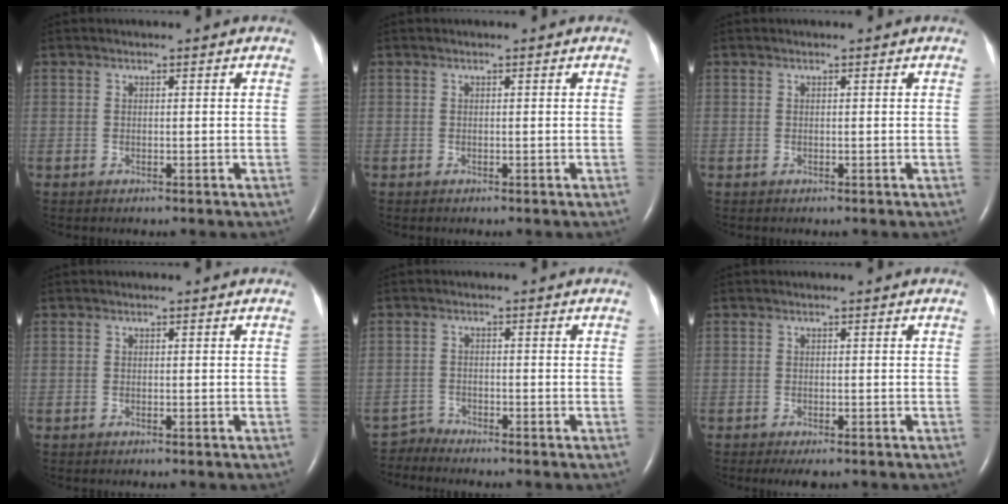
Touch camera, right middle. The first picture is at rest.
{"total": 0.0}
{"total": 0.0}
{"total": 0.0}
{"total": 2.2, "force": [-1.9, -0.4, -1.2], "torque": [0.028, -0.016, -0.036]}
{"total": 2.5, "force": [-1.7, 0.8, 1.6], "torque": [-0.024, -0.007, -0.022]}